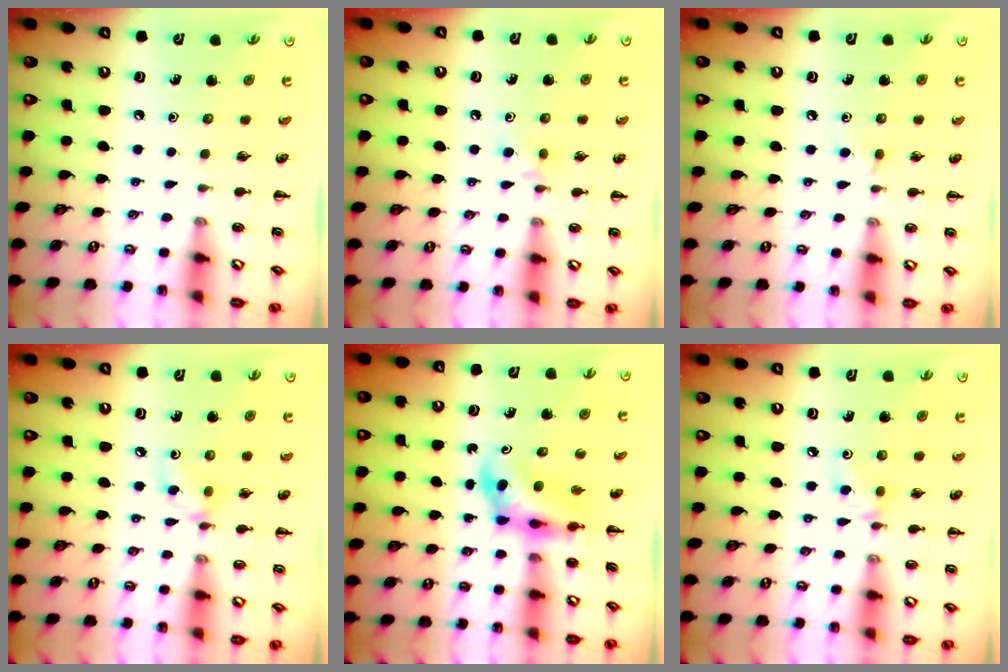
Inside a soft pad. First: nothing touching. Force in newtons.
{"total": 3.9, "press": 3.6, "slide": 1.5}
{"total": 3.7, "press": 3.4, "slide": 1.6}
{"total": 3.8, "press": 3.7, "slide": 0.9}
{"total": 4.5, "press": 4.5, "slide": 0.7}
{"total": 3.4, "press": 3.2, "slide": 1.1}